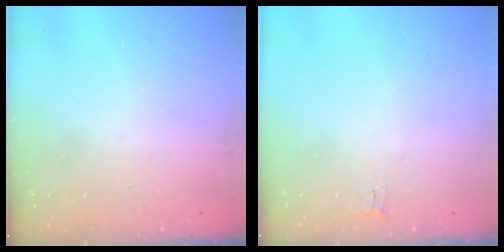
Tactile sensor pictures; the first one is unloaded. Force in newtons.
{"total": 2.9, "press": 2.9, "slide": 0.2}